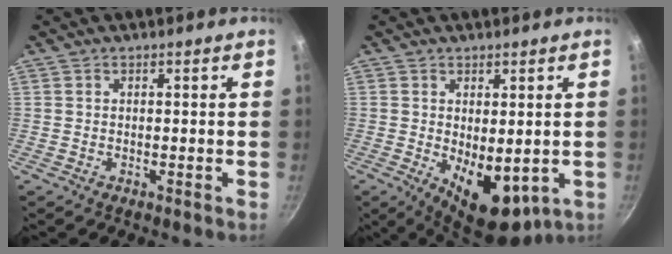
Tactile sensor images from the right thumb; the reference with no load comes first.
{"total": 10.2, "force": [-1.0, 5.6, 8.4], "torque": [-0.098, -0.019, 0.001]}